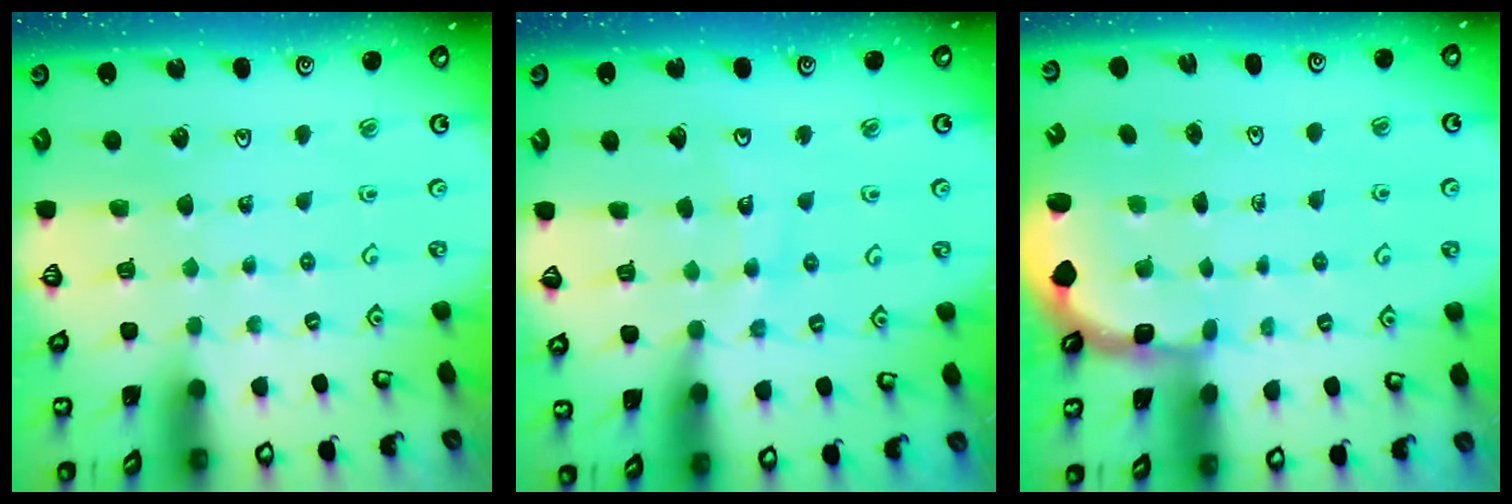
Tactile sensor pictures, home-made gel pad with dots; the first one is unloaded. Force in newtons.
{"total": 9.7, "press": 9.7, "slide": 1.2}
{"total": 2.5, "press": 2.1, "slide": 1.3}